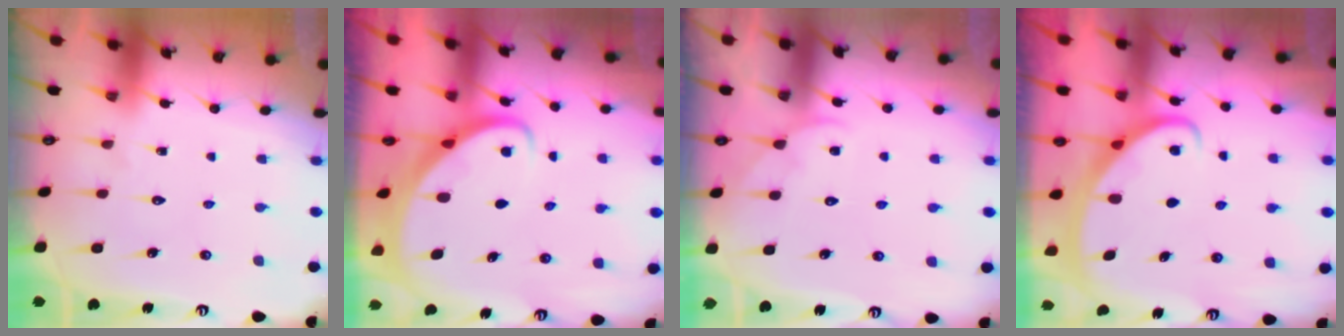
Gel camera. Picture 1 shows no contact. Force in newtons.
{"total": 2.6, "press": 2.6, "slide": 0.3}
{"total": 3.0, "press": 3.0, "slide": 0.3}
{"total": 2.8, "press": 2.8, "slide": 0.4}